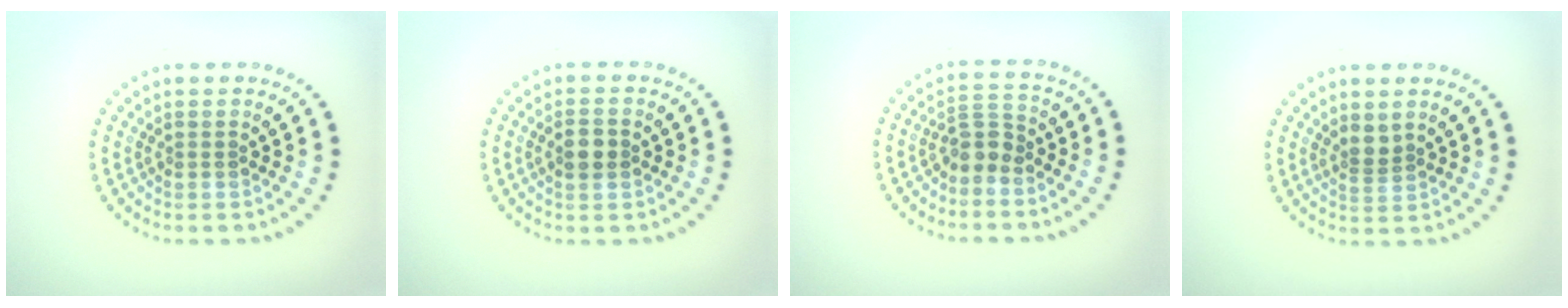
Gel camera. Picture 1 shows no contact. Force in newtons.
{"total": 2.1, "press": 2.1, "slide": 0.2}
{"total": 2.3, "press": 1.9, "slide": 1.3}
{"total": 1.3, "press": 0.9, "slide": 0.9}